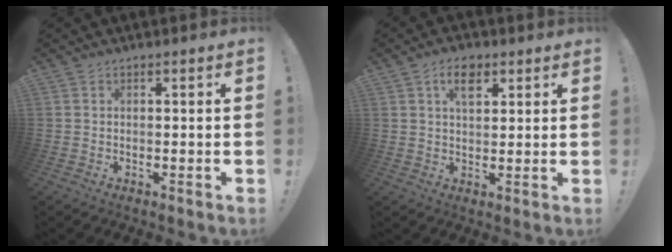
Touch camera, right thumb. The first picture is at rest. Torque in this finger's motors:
{"motor_torque": [0.03, 0.04, 0.01, 0.01, 0.01]}